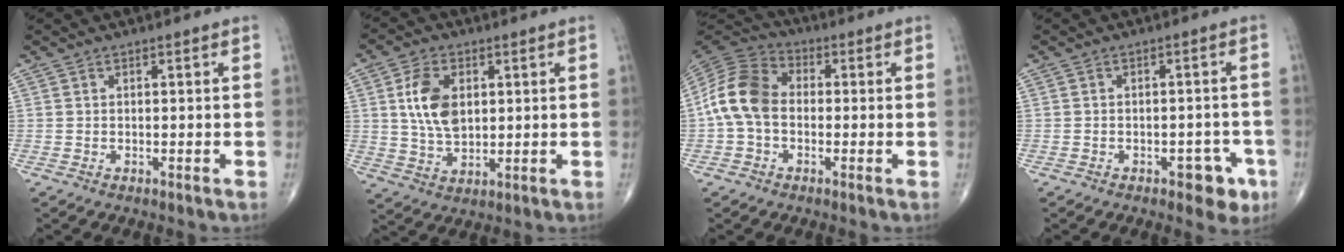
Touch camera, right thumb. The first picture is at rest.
{"total": 9.5, "force": [2.0, 5.9, 7.1], "torque": [-0.125, -0.008, 0.043]}
{"total": 11.2, "force": [-0.9, 8.0, 7.7], "torque": [-0.148, 0.031, -0.033]}
{"total": 5.4, "force": [-2.7, 2.9, 3.6], "torque": [-0.018, 0.016, -0.032]}